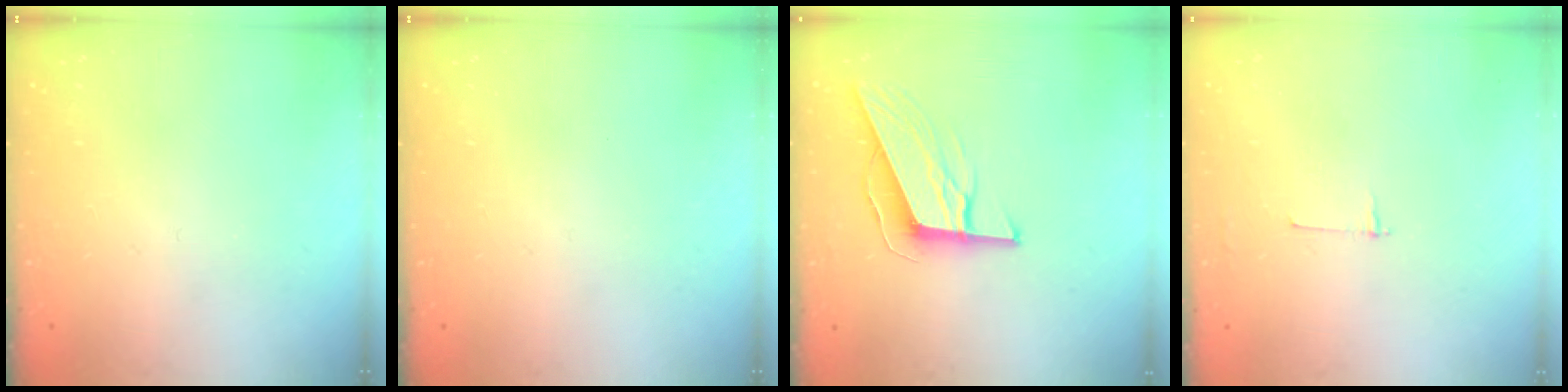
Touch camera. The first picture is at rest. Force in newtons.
{"total": 0.0}
{"total": 9.7, "press": 9.5, "slide": 1.9}
{"total": 2.7, "press": 2.7, "slide": 0.3}